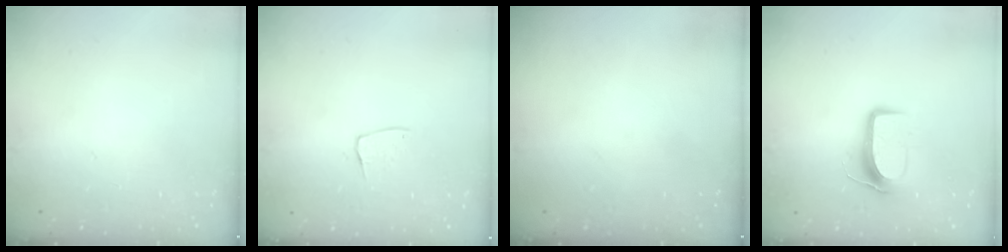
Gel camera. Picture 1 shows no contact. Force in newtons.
{"total": 5.6, "press": 5.6, "slide": 0.3}
{"total": 0.0}
{"total": 9.1, "press": 9.0, "slide": 1.1}